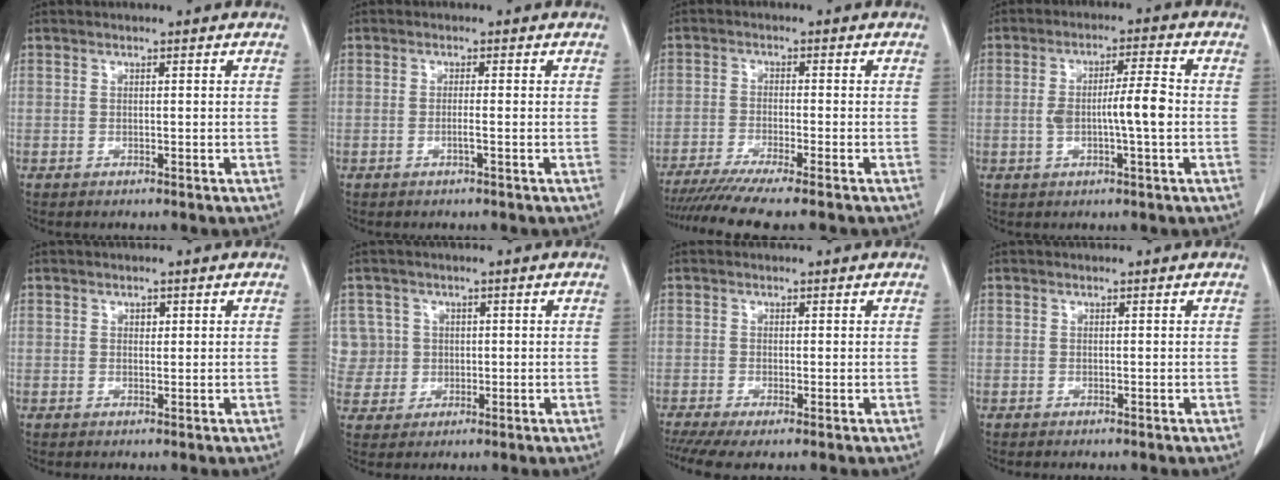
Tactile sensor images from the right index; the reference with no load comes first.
{"total": 1.2, "force": [-0.4, -0.2, 1.1], "torque": [-0.021, -0.001, -0.009]}
{"total": 10.5, "force": [-8.8, -0.8, 5.7], "torque": [-0.074, -0.025, -0.139]}
{"total": 6.7, "force": [-0.7, 0.6, 6.7], "torque": [-0.122, 0.007, -0.012]}
{"total": 0.9, "force": [0.4, 0.6, 0.5], "torque": [-0.005, 0.000, 0.005]}
{"total": 5.9, "force": [1.2, 5.8, -0.2], "torque": [0.013, 0.022, 0.032]}
{"total": 4.8, "force": [-3.2, 0.8, 3.5], "torque": [-0.059, -0.011, -0.056]}
{"total": 0.0}